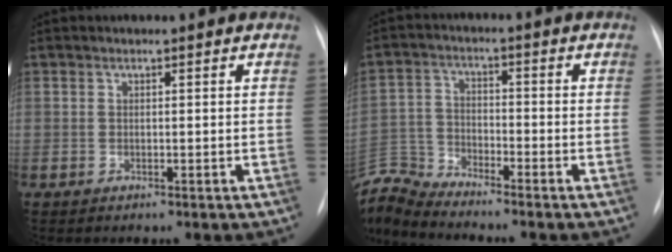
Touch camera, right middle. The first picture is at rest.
{"total": 8.2, "force": [-8.2, -1.0, 0.0], "torque": [-0.013, 0.010, -0.163]}